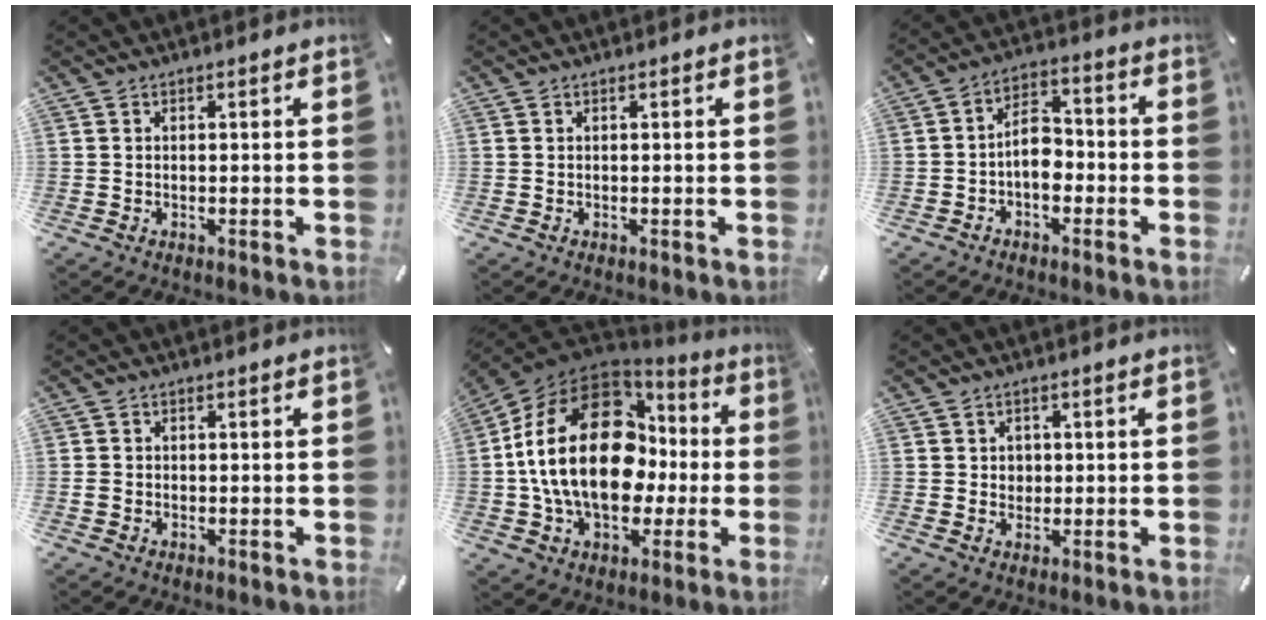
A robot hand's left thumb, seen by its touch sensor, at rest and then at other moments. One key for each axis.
{"total": 0.0}
{"total": 7.9, "fx": -2.3, "fy": 5.2, "fz": 5.5, "tx": -0.105, "ty": 0.023, "tz": -0.041}
{"total": 1.1, "fx": -0.1, "fy": 1.0, "fz": 0.4, "tx": -0.008, "ty": 0.005, "tz": -0.004}
{"total": 25.9, "fx": 1.4, "fy": 17.1, "fz": 19.4, "tx": -0.407, "ty": 0.007, "tz": 0.029}
{"total": 2.5, "fx": 0.4, "fy": 2.4, "fz": 0.4, "tx": 0.003, "ty": -0.001, "tz": 0.003}